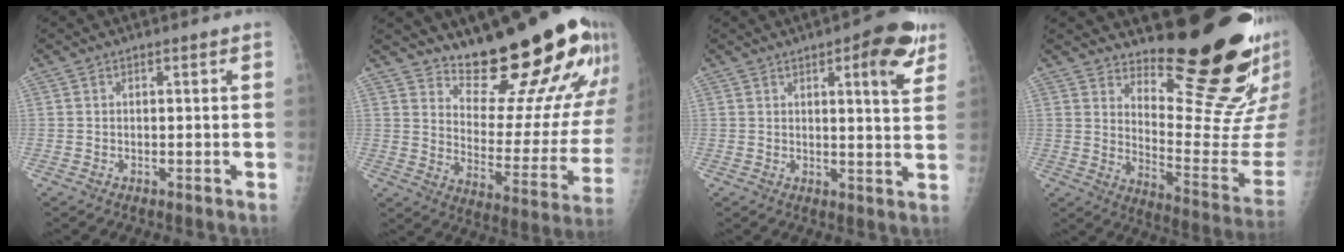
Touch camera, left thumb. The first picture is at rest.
{"total": 22.5, "force": [17.7, 6.6, 12.3], "torque": [-0.127, -0.136, 0.248]}
{"total": 9.6, "force": [4.8, 2.7, 7.8], "torque": [-0.078, -0.019, 0.055]}
{"total": 20.4, "force": [15.2, 5.1, 12.6], "torque": [-0.140, -0.146, 0.224]}